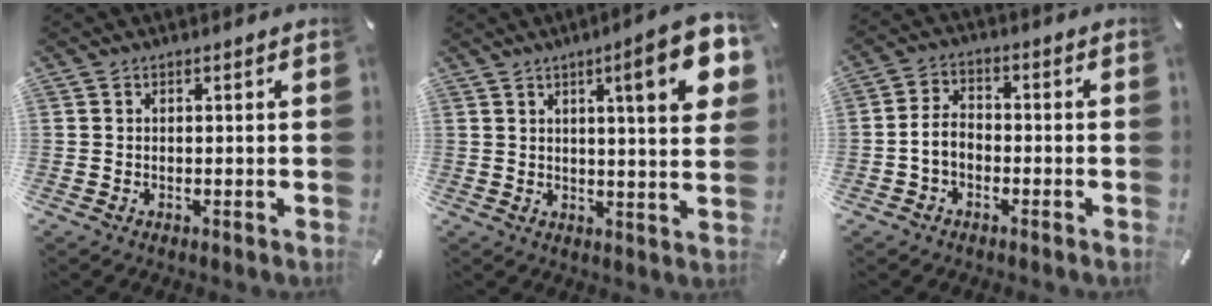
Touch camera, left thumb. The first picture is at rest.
{"total": 14.3, "force": [5.6, 2.6, 12.9], "torque": [-0.180, -0.022, 0.077]}
{"total": 5.3, "force": [-1.9, 3.6, 3.3], "torque": [-0.078, 0.010, -0.042]}